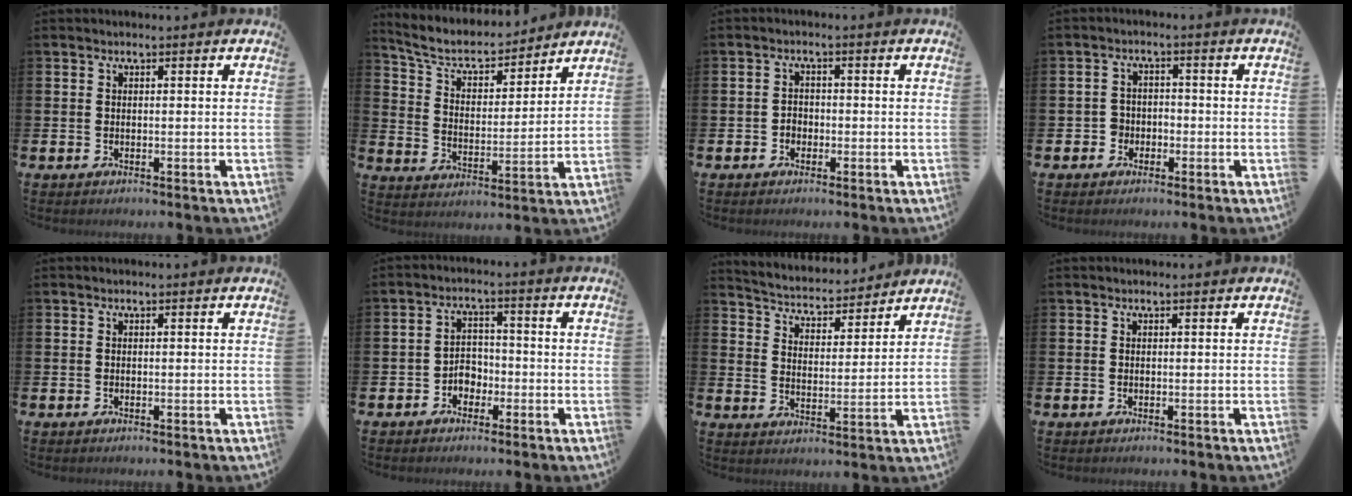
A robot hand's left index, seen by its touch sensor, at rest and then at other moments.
{"total": 6.8, "force": [6.1, 2.2, 2.0], "torque": [-0.077, -0.042, 0.102]}
{"total": 1.7, "force": [-0.7, 1.4, 0.5], "torque": [-0.009, 0.004, -0.017]}
{"total": 2.5, "force": [-1.5, 2.0, 0.1], "torque": [-0.017, 0.009, -0.033]}
{"total": 0.0}
{"total": 3.2, "force": [-1.8, 2.4, 1.1], "torque": [-0.026, 0.008, -0.041]}
{"total": 4.4, "force": [4.2, 1.3, 0.1], "torque": [-0.033, -0.035, 0.069]}
{"total": 0.0}